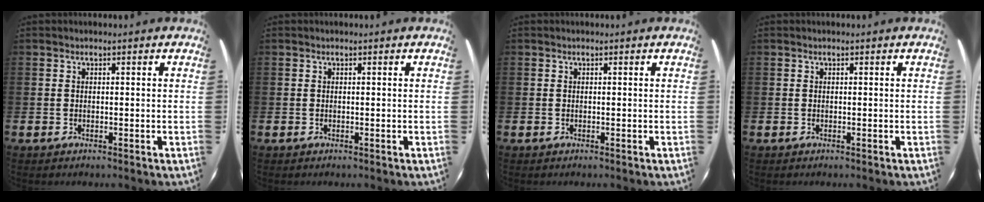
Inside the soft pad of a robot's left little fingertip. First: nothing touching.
{"total": 0.0}
{"total": 0.0}
{"total": 0.0}